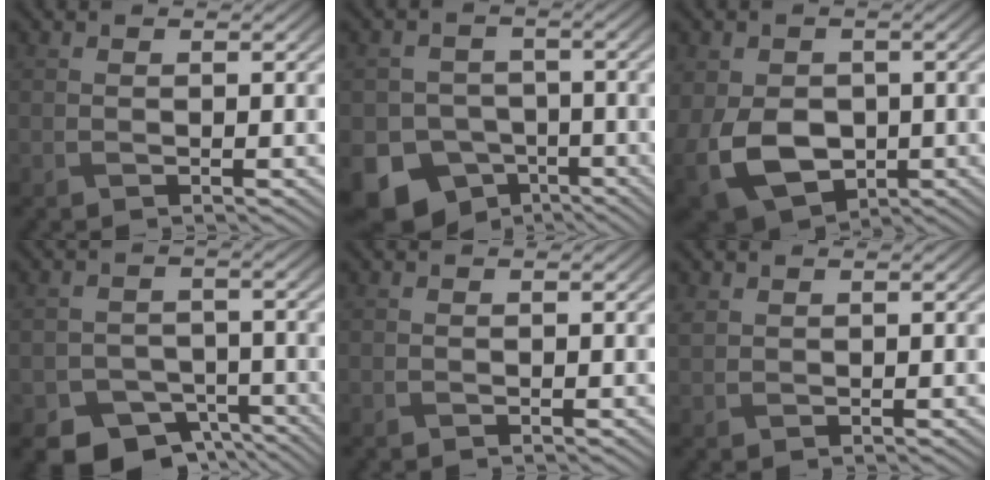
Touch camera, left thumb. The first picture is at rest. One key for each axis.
{"total": 12.0, "fx": -6.8, "fy": 9.2, "fz": 3.7, "tx": -0.082, "ty": -0.041, "tz": -0.124}
{"total": 11.2, "fx": -2.5, "fy": 8.1, "fz": 7.3, "tx": -0.174, "ty": -0.027, "tz": -0.045}
{"total": 7.4, "fx": -5.2, "fy": 4.7, "fz": 2.5, "tx": -0.035, "ty": -0.016, "tz": -0.079}
{"total": 0.0}
{"total": 1.1, "fx": 0.8, "fy": 0.7, "fz": 0.4, "tx": -0.014, "ty": 0.002, "tz": 0.021}